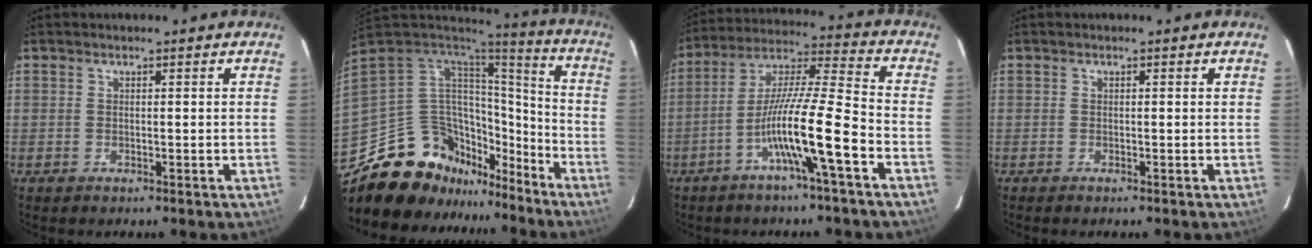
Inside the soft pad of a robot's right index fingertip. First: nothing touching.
{"total": 24.0, "force": [-19.8, 11.2, 7.6], "torque": [-0.168, 0.049, -0.306]}
{"total": 13.0, "force": [-5.5, -0.5, 11.8], "torque": [-0.219, 0.009, -0.103]}
{"total": 0.5, "force": [-0.3, 0.0, 0.5], "torque": [-0.008, 0.000, -0.006]}